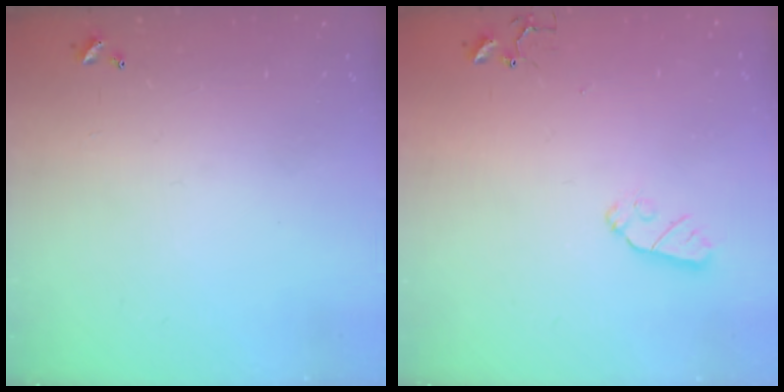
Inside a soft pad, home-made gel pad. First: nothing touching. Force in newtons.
{"total": 6.6, "press": 6.6, "slide": 0.2}